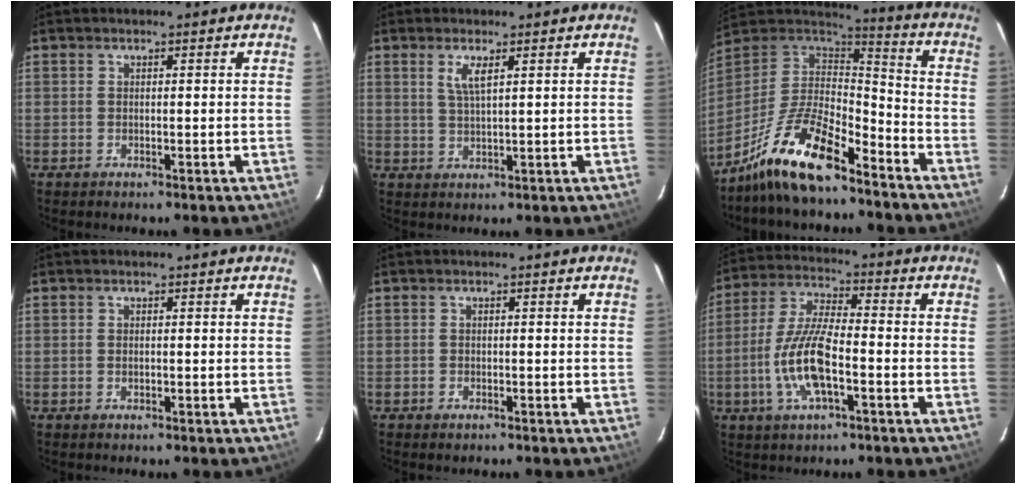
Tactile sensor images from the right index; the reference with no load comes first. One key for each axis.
{"total": 3.3, "fx": 1.6, "fy": 0.6, "fz": 2.9, "tx": -0.057, "ty": -0.001, "tz": 0.031}
{"total": 17.2, "fx": -12.2, "fy": 5.4, "fz": 11.0, "tx": -0.230, "ty": -0.004, "tz": -0.227}
{"total": 0.5, "fx": -0.1, "fy": 0.3, "fz": 0.4, "tx": -0.007, "ty": -0.001, "tz": -0.002}
{"total": 0.9, "fx": -0.6, "fy": 0.6, "fz": 0.2, "tx": -0.004, "ty": 0.000, "tz": -0.010}
{"total": 12.0, "fx": -3.9, "fy": 3.6, "fz": 10.8, "tx": -0.230, "ty": -0.001, "tz": -0.076}